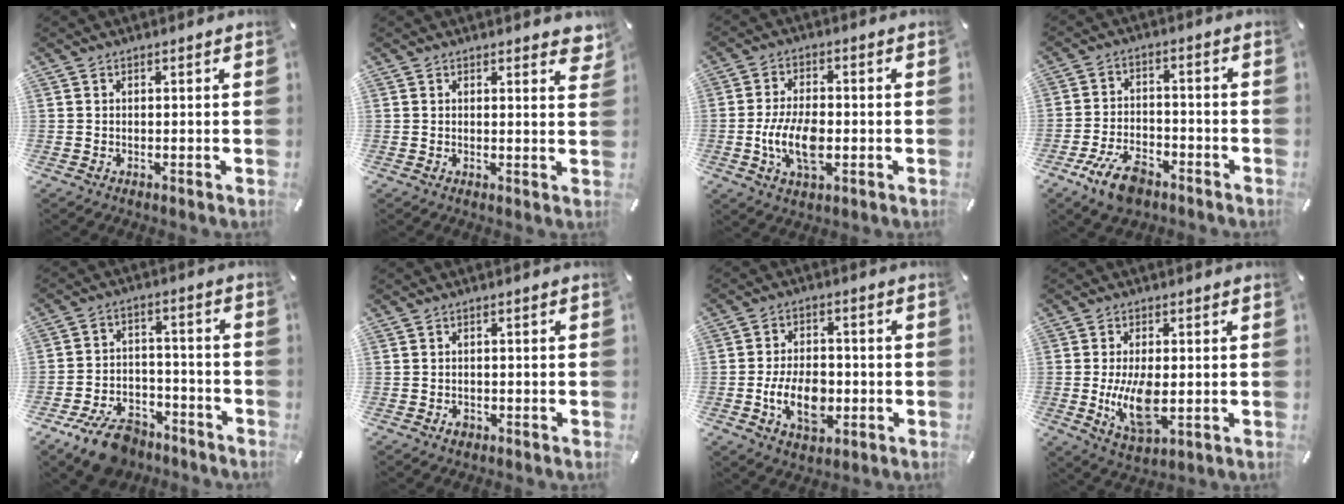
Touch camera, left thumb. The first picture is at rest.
{"total": 2.5, "force": [1.9, 1.0, 1.3], "torque": [-0.007, -0.010, 0.029]}
{"total": 9.8, "force": [-2.0, 5.3, 8.0], "torque": [-0.171, 0.002, -0.035]}
{"total": 9.8, "force": [-5.9, 5.2, 5.9], "torque": [-0.122, 0.026, -0.107]}
{"total": 11.0, "force": [-8.0, 5.9, 4.7], "torque": [-0.077, 0.061, -0.144]}
{"total": 1.8, "force": [-1.0, 1.3, 0.9], "torque": [-0.017, 0.005, -0.019]}
{"total": 10.7, "force": [-2.5, 6.9, 7.8], "torque": [-0.158, 0.005, -0.043]}
{"total": 10.1, "force": [-0.8, 4.9, 8.7], "torque": [-0.184, -0.018, -0.014]}